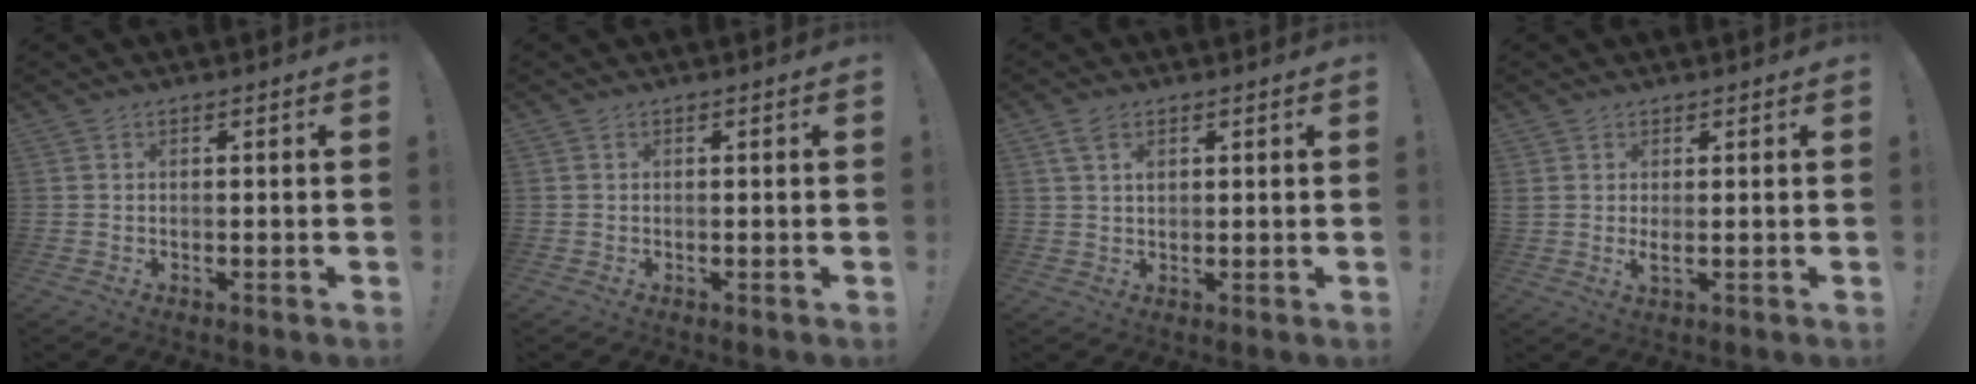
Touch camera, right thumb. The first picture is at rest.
{"total": 0.0}
{"total": 2.9, "force": [1.4, 1.9, 1.7], "torque": [-0.024, -0.002, 0.023]}
{"total": 2.7, "force": [1.0, 0.4, 2.4], "torque": [-0.034, -0.009, 0.016]}